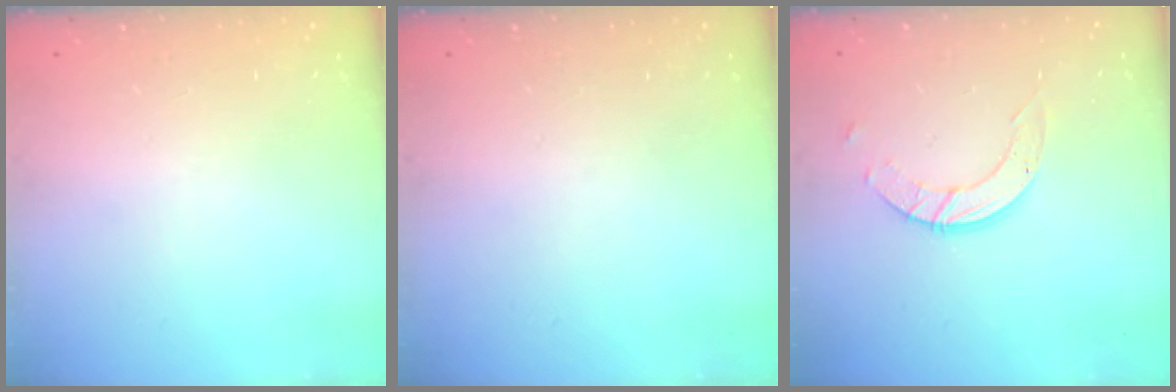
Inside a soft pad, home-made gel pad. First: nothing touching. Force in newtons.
{"total": 0.0}
{"total": 5.9, "press": 5.9, "slide": 0.5}